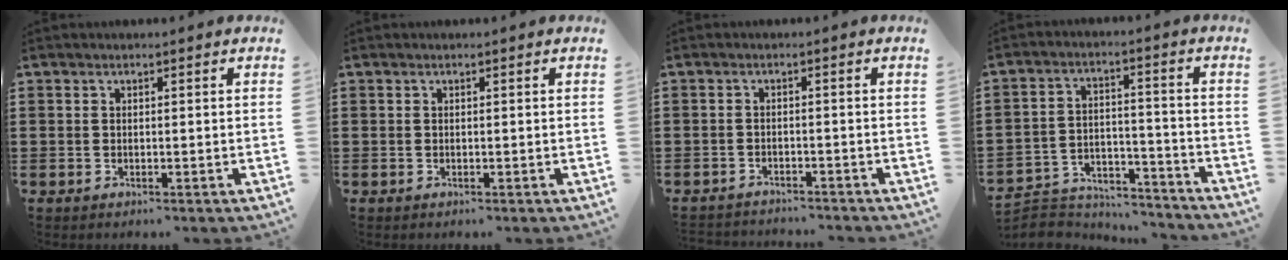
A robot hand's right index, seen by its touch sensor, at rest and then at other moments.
{"total": 0.0}
{"total": 1.8, "force": [-1.8, 0.1, -0.1], "torque": [-0.006, 0.001, -0.040]}
{"total": 5.3, "force": [-5.2, 1.0, 0.5], "torque": [-0.019, 0.009, -0.106]}